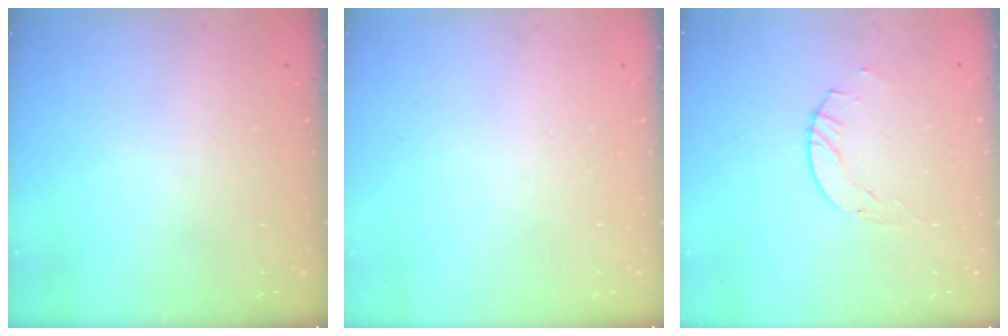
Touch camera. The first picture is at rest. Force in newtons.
{"total": 0.0}
{"total": 4.1, "press": 4.1, "slide": 0.2}